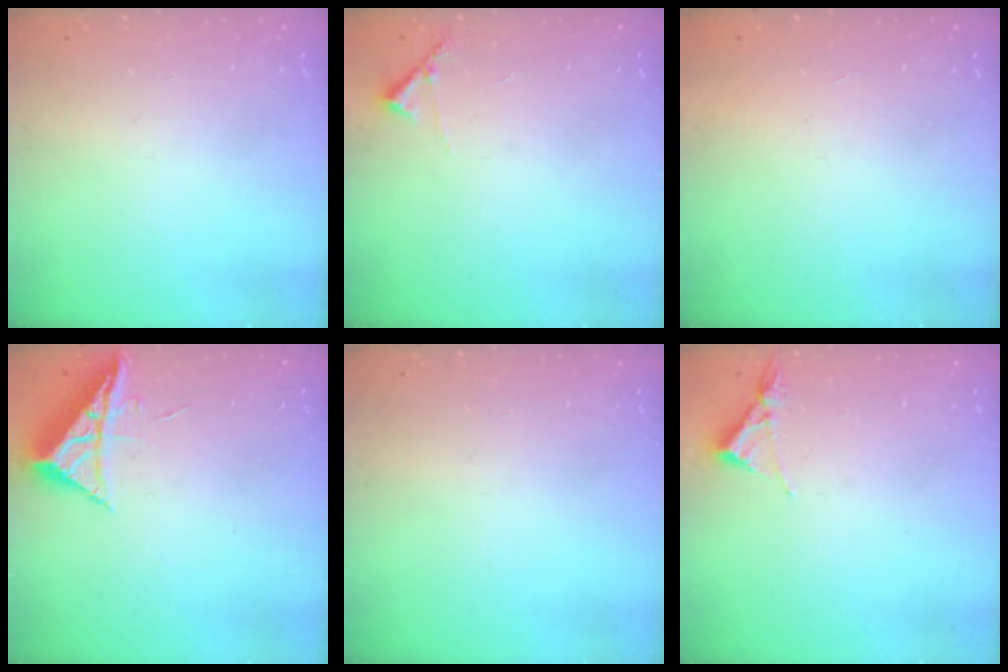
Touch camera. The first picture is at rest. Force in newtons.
{"total": 5.7, "press": 5.7, "slide": 0.3}
{"total": 1.5, "press": 1.5, "slide": 0.1}
{"total": 7.1, "press": 7.1, "slide": 0.2}
{"total": 0.0}
{"total": 3.4, "press": 3.4, "slide": 0.5}